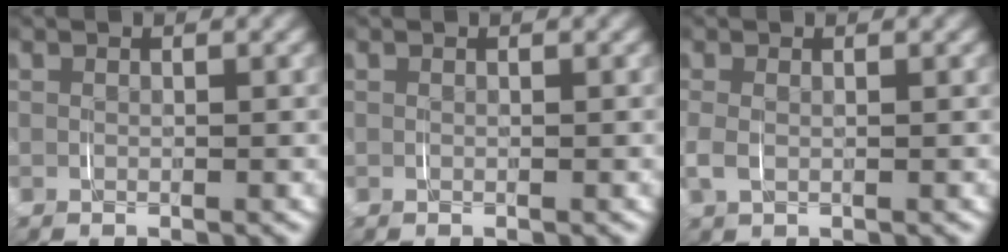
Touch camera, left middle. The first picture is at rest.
{"total": 0.0}
{"total": 1.7, "force": [-0.1, 1.1, 1.3], "torque": [-0.045, -0.003, 0.002]}